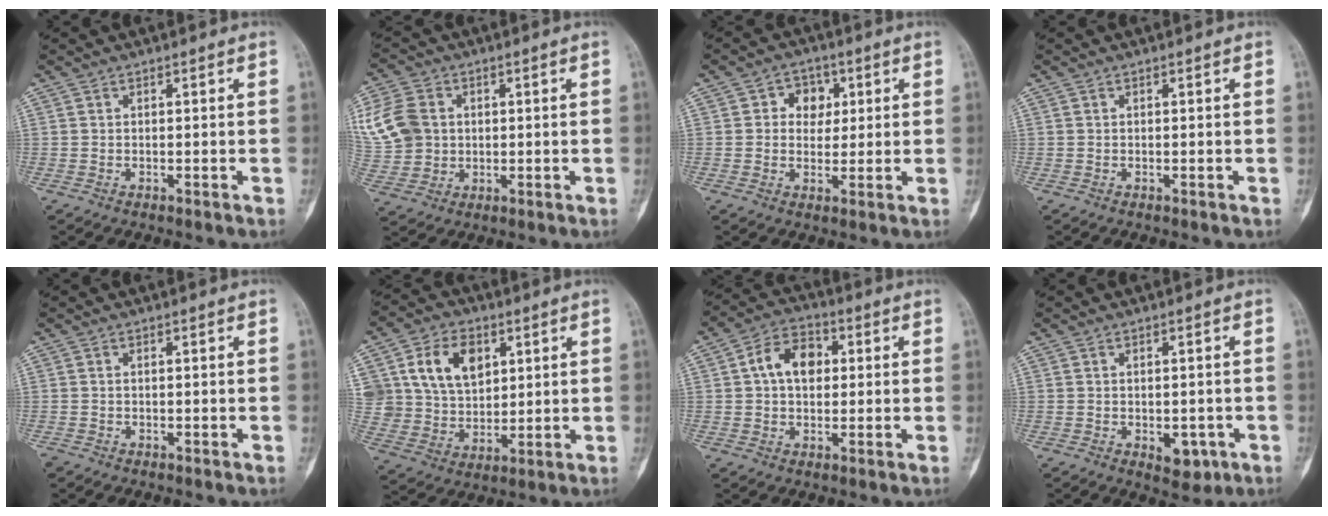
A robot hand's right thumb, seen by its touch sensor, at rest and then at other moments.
{"total": 13.4, "force": [2.7, 11.0, 7.1], "torque": [-0.153, 0.010, 0.058]}
{"total": 5.8, "force": [1.5, 4.8, 2.9], "torque": [-0.004, 0.001, 0.017]}
{"total": 0.0}
{"total": 0.6, "force": [-0.5, 0.4, 0.1], "torque": [0.003, 0.001, -0.012]}
{"total": 13.9, "force": [5.1, 10.1, 8.1], "torque": [-0.112, -0.012, 0.104]}
{"total": 9.1, "force": [1.5, 6.2, 6.4], "torque": [-0.090, 0.017, 0.018]}
{"total": 4.8, "force": [-1.7, 2.9, 3.5], "torque": [-0.025, 0.004, -0.011]}